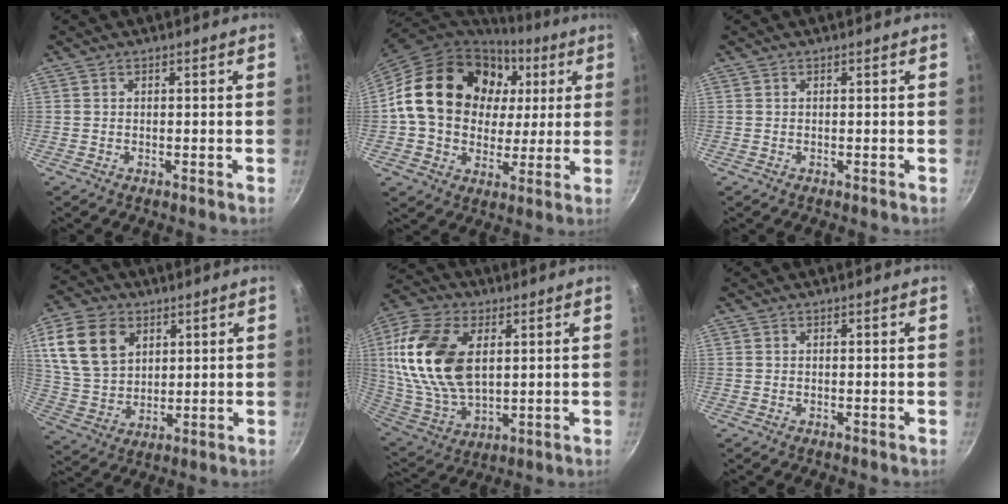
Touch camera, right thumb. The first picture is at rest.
{"total": 23.4, "force": [5.6, 18.3, 13.5], "torque": [-0.206, 0.019, 0.096]}
{"total": 0.0}
{"total": 14.2, "force": [5.5, 10.2, 8.3], "torque": [-0.140, -0.010, 0.111]}
{"total": 21.1, "force": [4.8, 12.8, 16.1], "torque": [-0.305, -0.014, 0.096]}
{"total": 0.0}